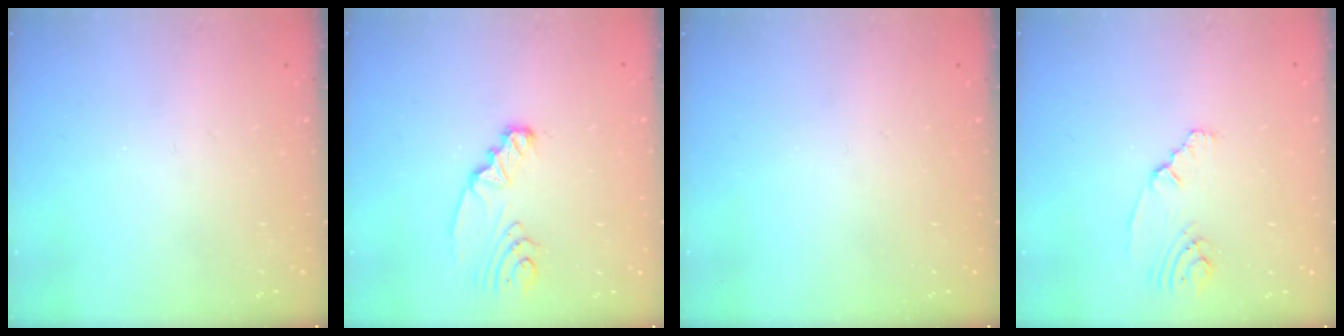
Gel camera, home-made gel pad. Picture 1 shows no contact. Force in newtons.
{"total": 4.1, "press": 4.1, "slide": 0.4}
{"total": 0.0}
{"total": 2.2, "press": 2.2, "slide": 0.5}